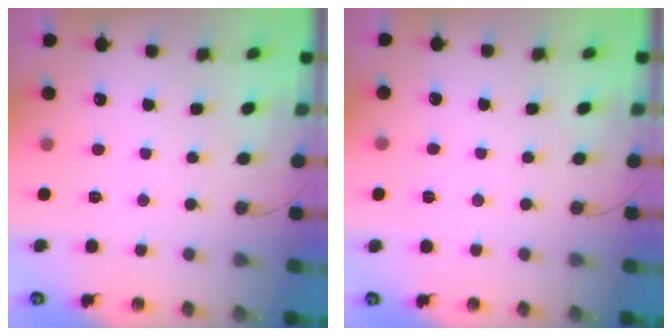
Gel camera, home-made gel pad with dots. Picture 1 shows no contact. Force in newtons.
{"total": 5.9, "press": 3.8, "slide": 4.5}